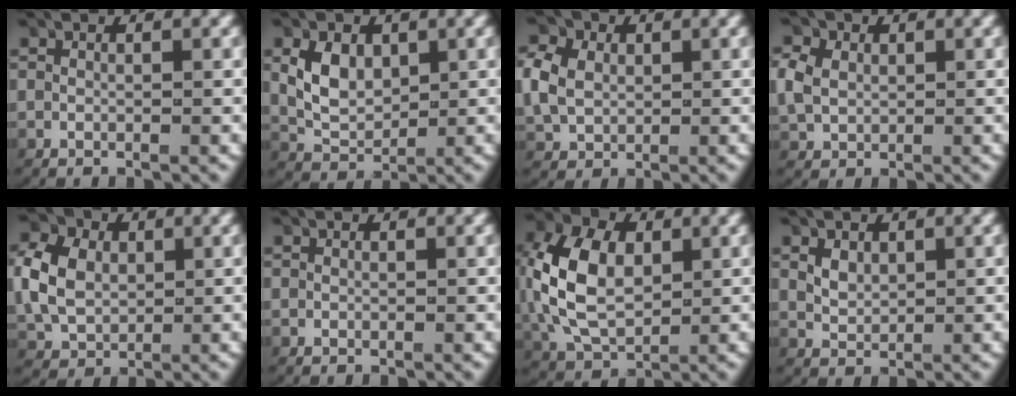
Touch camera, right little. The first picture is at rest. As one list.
[{"total": 3.8, "force": [0.6, 2.9, 2.5], "torque": [-0.052, -0.007, 0.018]}, {"total": 4.7, "force": [0.6, 4.1, 2.3], "torque": [-0.058, -0.001, 0.016]}, {"total": 3.0, "force": [0.5, 2.6, 1.4], "torque": [-0.042, -0.002, 0.017]}, {"total": 5.6, "force": [0.5, 4.6, 3.1], "torque": [-0.074, -0.004, 0.014]}, {"total": 0.0}, {"total": 8.1, "force": [0.5, 5.9, 5.5], "torque": [-0.141, -0.012, 0.022]}, {"total": 1.6, "force": [0.5, 1.2, 1.0], "torque": [-0.026, -0.004, 0.019]}]